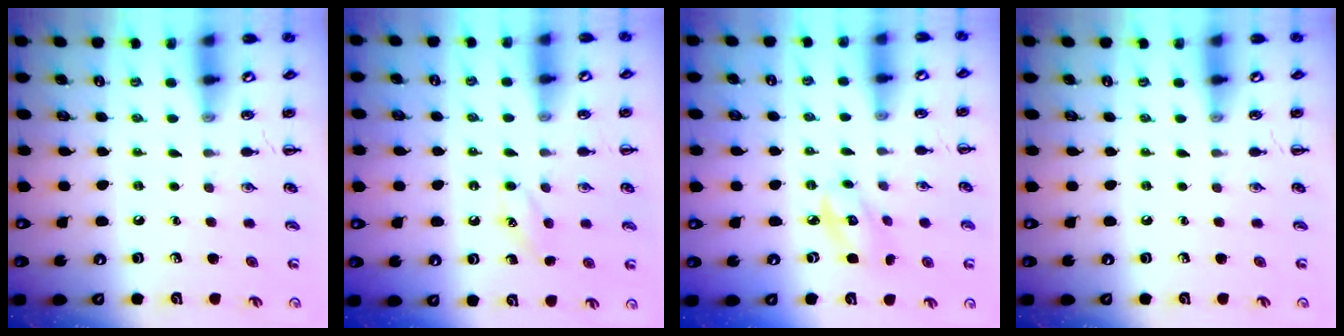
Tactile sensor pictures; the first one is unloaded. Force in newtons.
{"total": 7.5, "press": 7.2, "slide": 1.9}
{"total": 6.0, "press": 6.0, "slide": 0.1}
{"total": 0.0}